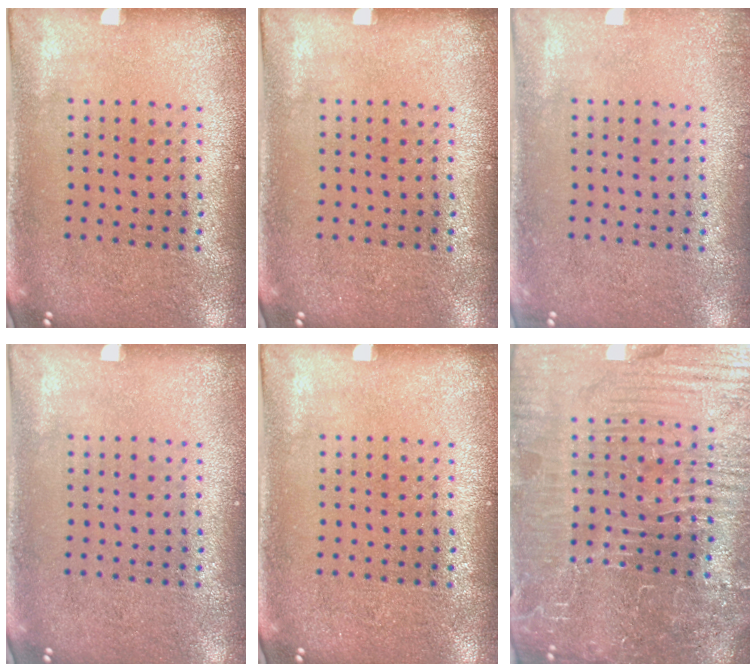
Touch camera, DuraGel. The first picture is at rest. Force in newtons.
{"total": 0.0}
{"total": 0.8, "press": 0.8, "slide": 0.0}
{"total": 0.0}
{"total": 0.0}
{"total": 6.4, "press": 5.8, "slide": 2.8}